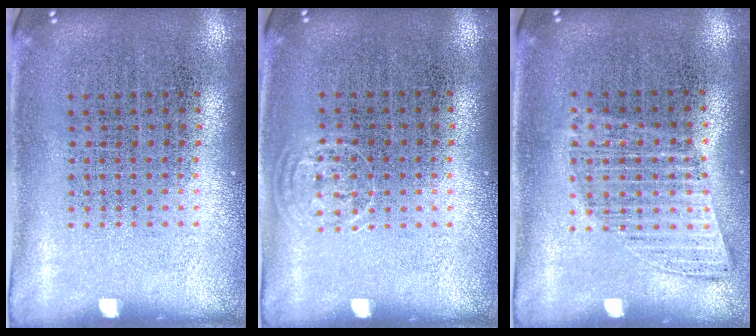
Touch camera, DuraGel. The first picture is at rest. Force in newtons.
{"total": 0.7, "press": 0.6, "slide": 0.4}
{"total": 0.9, "press": 0.9, "slide": 0.3}